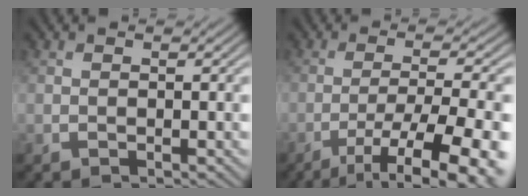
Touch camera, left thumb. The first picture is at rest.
{"total": 12.6, "force": [-6.9, 2.9, 10.2], "torque": [-0.165, -0.011, -0.094]}